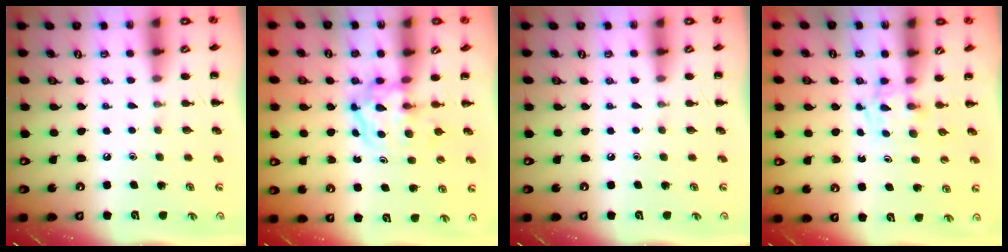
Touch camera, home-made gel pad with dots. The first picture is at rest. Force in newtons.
{"total": 3.8, "press": 3.8, "slide": 0.5}
{"total": 0.0}
{"total": 1.8, "press": 1.4, "slide": 1.1}